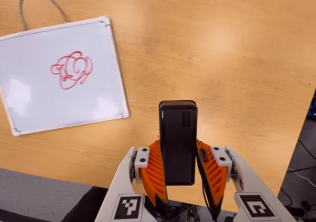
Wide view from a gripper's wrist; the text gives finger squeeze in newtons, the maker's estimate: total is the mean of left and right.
{"total": 4.6, "left": 3.5, "right": 5.6}